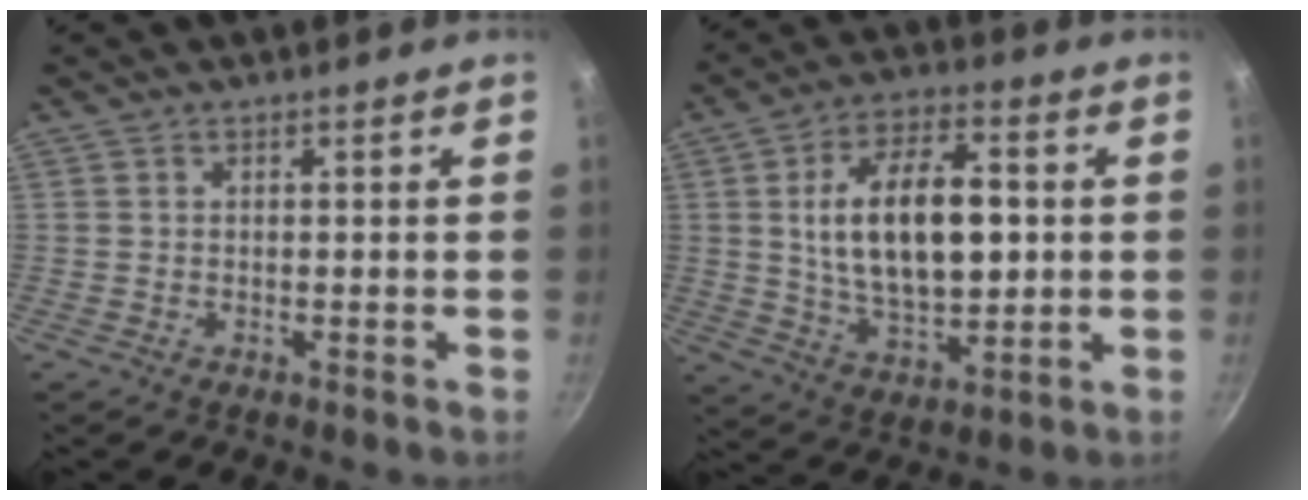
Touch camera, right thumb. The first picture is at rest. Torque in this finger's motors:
{"motor_torque": [-0.54, 1.12, 0.86, 0.82, 0.17]}